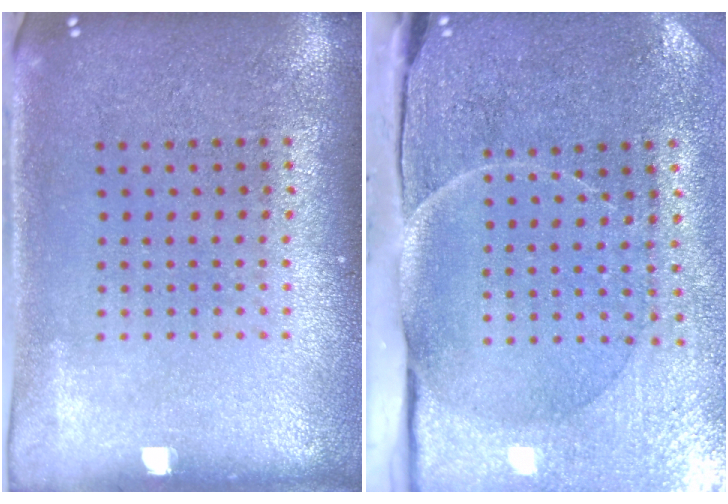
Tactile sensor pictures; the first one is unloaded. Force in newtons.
{"total": 4.5, "press": 3.8, "slide": 2.3}